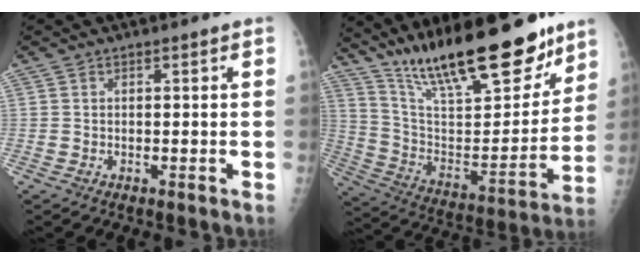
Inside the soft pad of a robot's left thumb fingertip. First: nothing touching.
{"total": 27.7, "force": [20.0, 8.3, 17.2], "torque": [-0.244, -0.082, 0.335]}